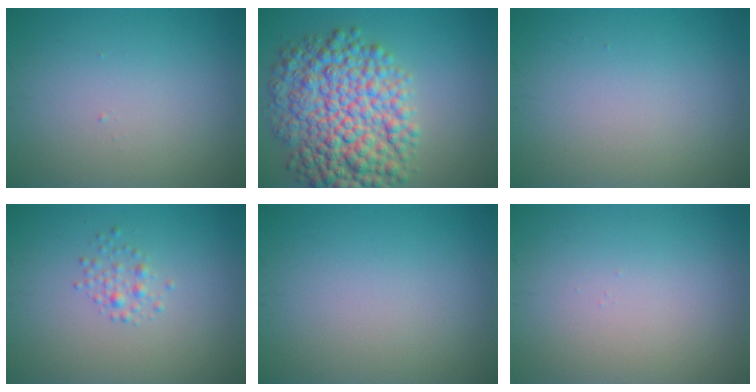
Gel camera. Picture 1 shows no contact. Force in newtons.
{"total": 10.1, "press": 10.1, "slide": 0.1}
{"total": 0.0}
{"total": 1.3, "press": 1.3, "slide": 0.0}
{"total": 0.0}
{"total": 0.0}